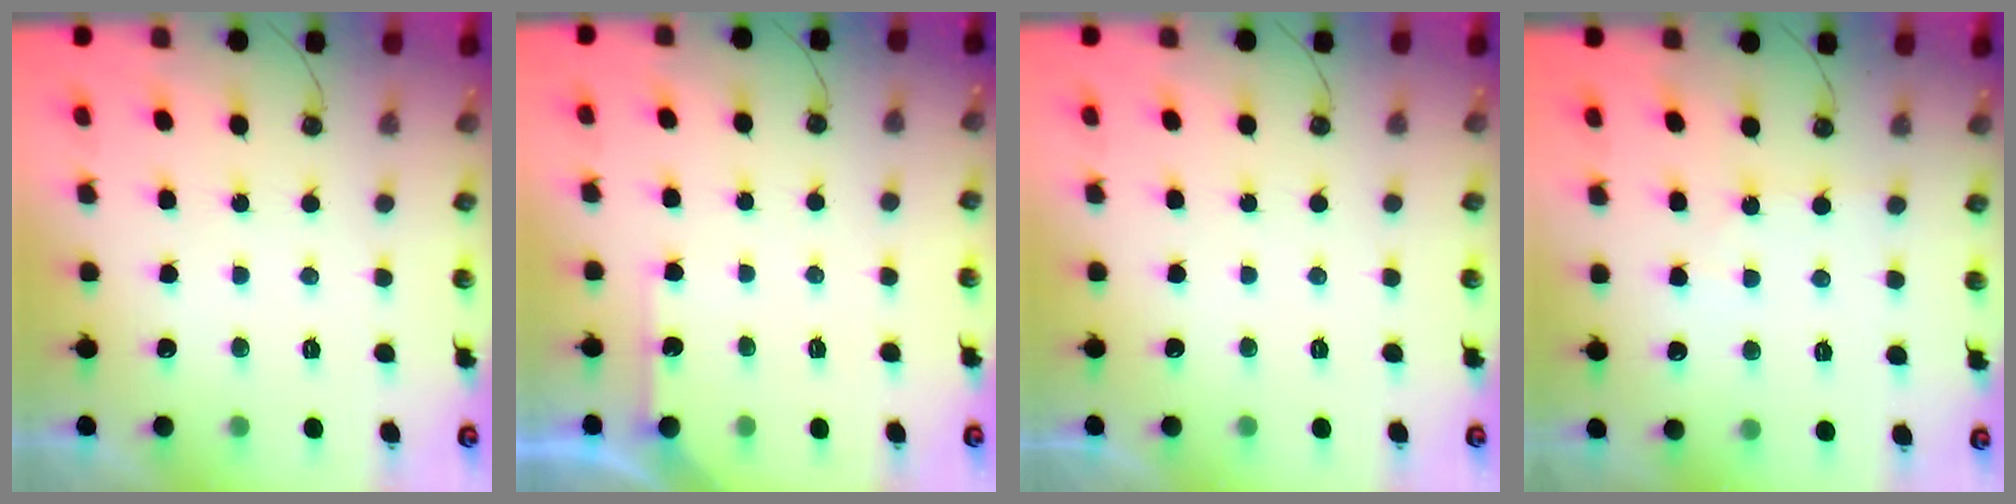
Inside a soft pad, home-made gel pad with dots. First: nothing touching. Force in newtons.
{"total": 4.1, "press": 4.1, "slide": 0.3}
{"total": 0.0}
{"total": 3.2, "press": 3.2, "slide": 0.5}